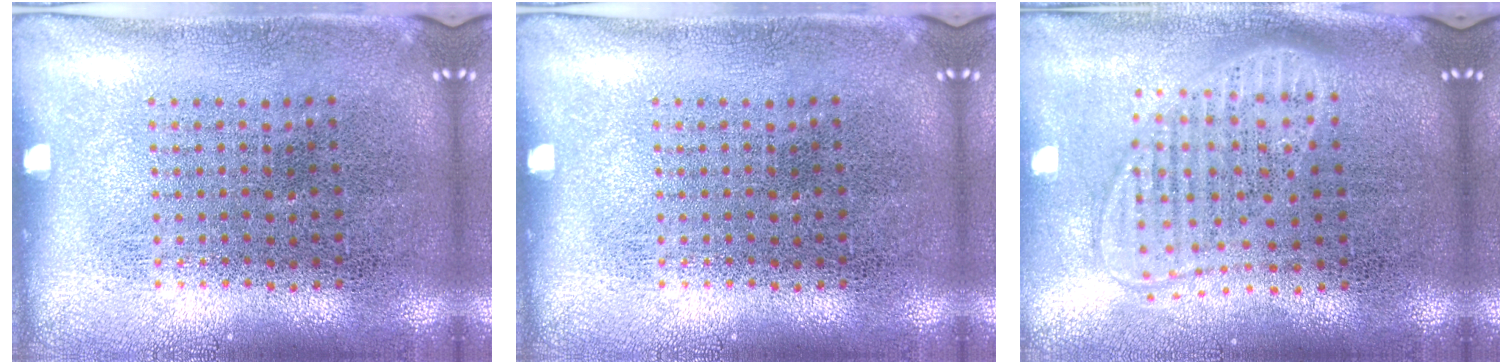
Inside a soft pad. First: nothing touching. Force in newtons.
{"total": 0.0}
{"total": 1.9, "press": 1.6, "slide": 1.1}